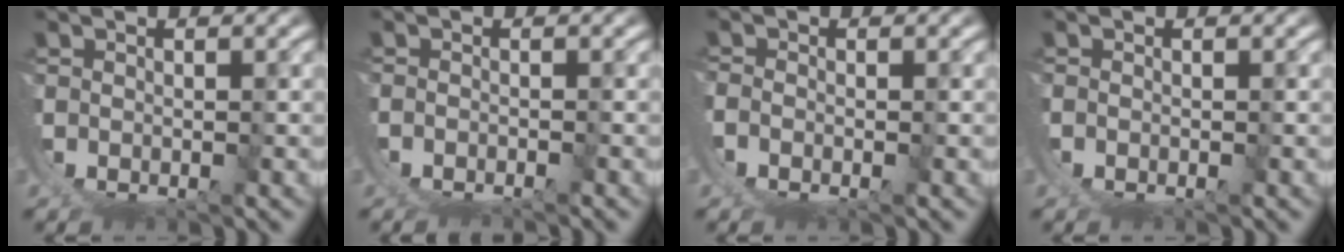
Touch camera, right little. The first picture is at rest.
{"total": 1.9, "force": [-1.7, 0.9, 0.4], "torque": [-0.015, -0.010, -0.023]}
{"total": 0.9, "force": [-0.7, -0.3, 0.4], "torque": [-0.001, -0.001, -0.016]}
{"total": 0.0}